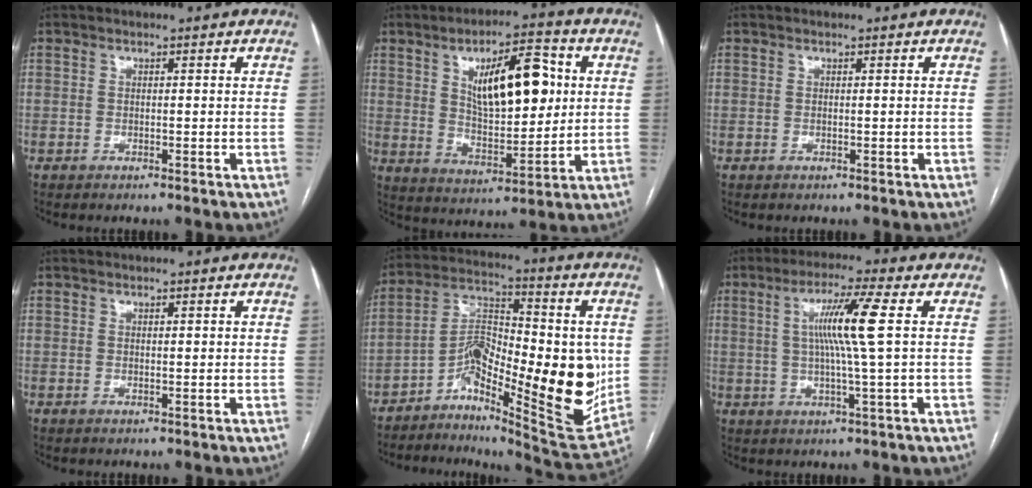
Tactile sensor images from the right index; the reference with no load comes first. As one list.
[{"total": 13.7, "force": [3.8, 4.9, 12.2], "torque": [-0.195, 0.012, 0.067]}, {"total": 0.0}, {"total": 0.7, "force": [0.3, 0.2, 0.5], "torque": [-0.008, 0.002, 0.005]}, {"total": 18.2, "force": [-3.7, 5.8, 16.9], "torque": [-0.273, 0.008, -0.059]}, {"total": 8.6, "force": [1.5, -1.1, 8.4], "torque": [-0.153, 0.004, 0.030]}]